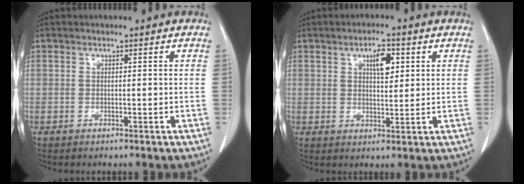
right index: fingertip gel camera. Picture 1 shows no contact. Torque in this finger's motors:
{"motor_torque": [0.27, 0.24, 0.09, 0.03]}